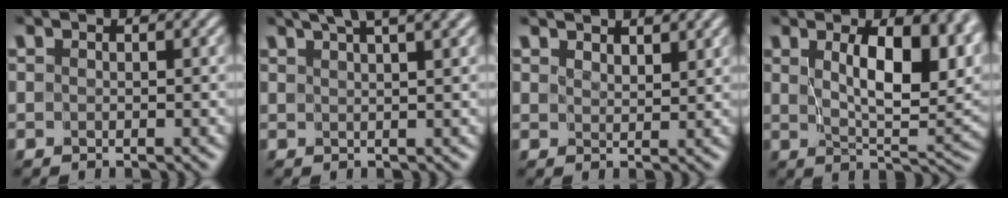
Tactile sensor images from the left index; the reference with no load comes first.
{"total": 6.9, "force": [5.0, 1.8, 4.4], "torque": [-0.034, 0.032, 0.039]}
{"total": 2.6, "force": [2.5, 0.4, 0.6], "torque": [-0.001, -0.004, 0.043]}
{"total": 9.4, "force": [2.5, 3.7, 8.3], "torque": [-0.122, -0.005, 0.045]}